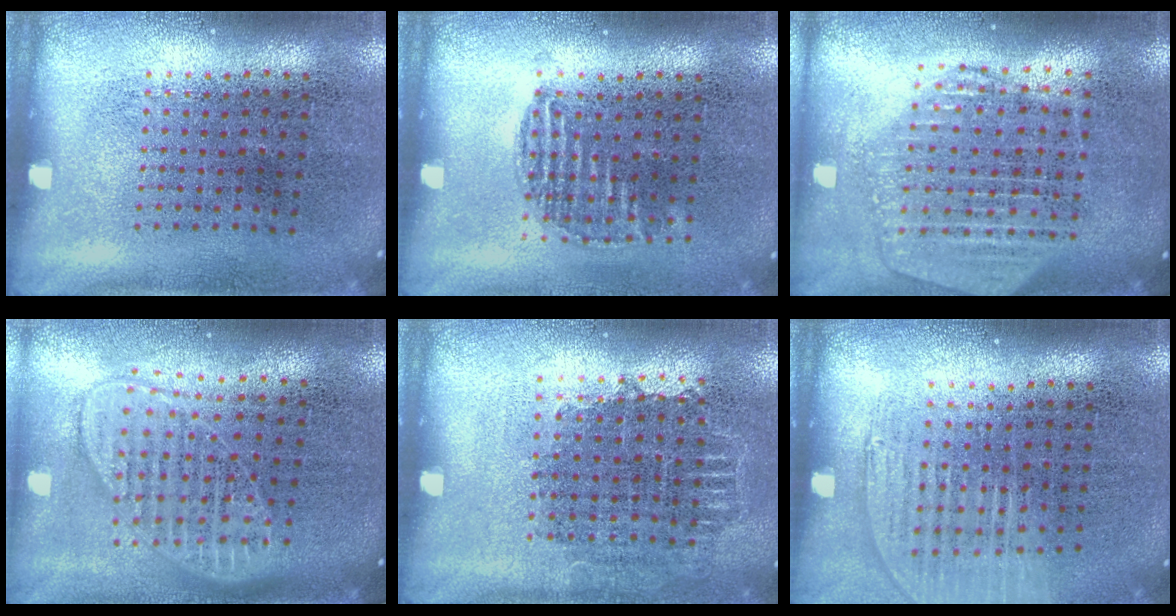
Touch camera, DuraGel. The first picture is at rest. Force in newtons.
{"total": 0.9, "press": 0.7, "slide": 0.5}
{"total": 2.2, "press": 2.0, "slide": 1.0}
{"total": 1.9, "press": 1.6, "slide": 1.1}
{"total": 0.9, "press": 0.8, "slide": 0.2}
{"total": 1.2, "press": 1.1, "slide": 0.5}